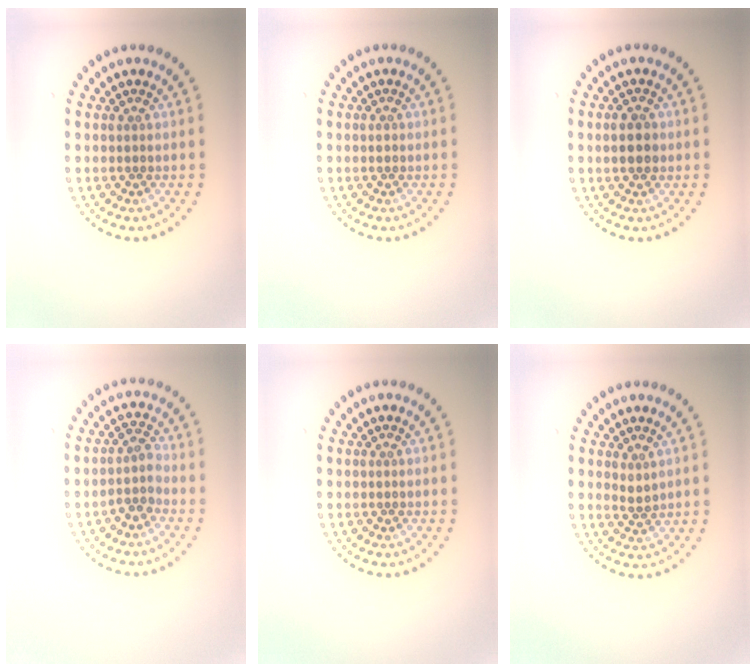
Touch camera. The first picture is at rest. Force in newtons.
{"total": 0.6, "press": 0.6, "slide": 0.1}
{"total": 2.4, "press": 2.4, "slide": 0.1}
{"total": 1.9, "press": 1.5, "slide": 1.1}
{"total": 0.0}
{"total": 1.0, "press": 0.9, "slide": 0.5}